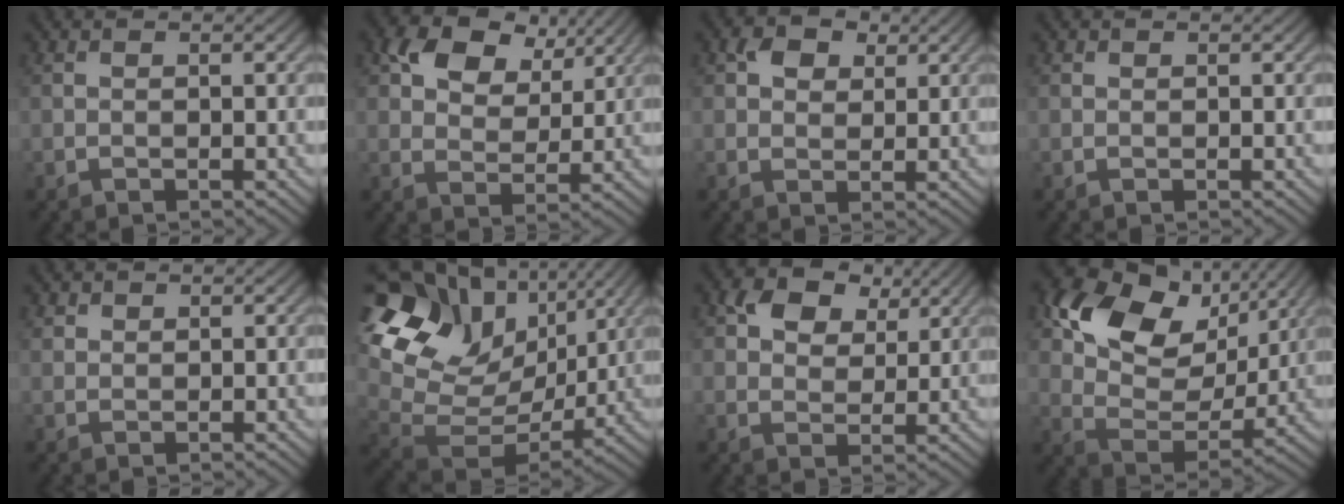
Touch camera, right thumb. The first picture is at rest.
{"total": 8.2, "force": [4.4, 5.3, 4.4], "torque": [-0.080, 0.000, 0.072]}
{"total": 3.6, "force": [1.7, 2.6, 1.8], "torque": [-0.036, 0.003, 0.027]}
{"total": 0.0}
{"total": 1.0, "force": [0.7, 0.6, 0.2], "torque": [-0.003, 0.000, 0.016]}
{"total": 19.1, "force": [8.6, 13.3, 10.6], "torque": [-0.259, 0.025, 0.176]}
{"total": 6.3, "force": [3.3, 4.3, 3.2], "torque": [-0.060, 0.001, 0.055]}
{"total": 13.8, "force": [6.5, 9.1, 8.2], "torque": [-0.170, 0.005, 0.114]}